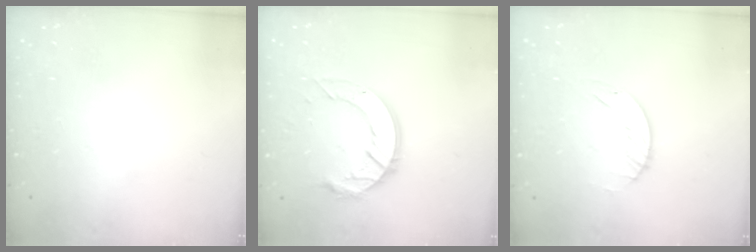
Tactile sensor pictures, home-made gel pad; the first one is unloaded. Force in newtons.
{"total": 12.3, "press": 12.2, "slide": 1.2}
{"total": 1.9, "press": 1.9, "slide": 0.2}